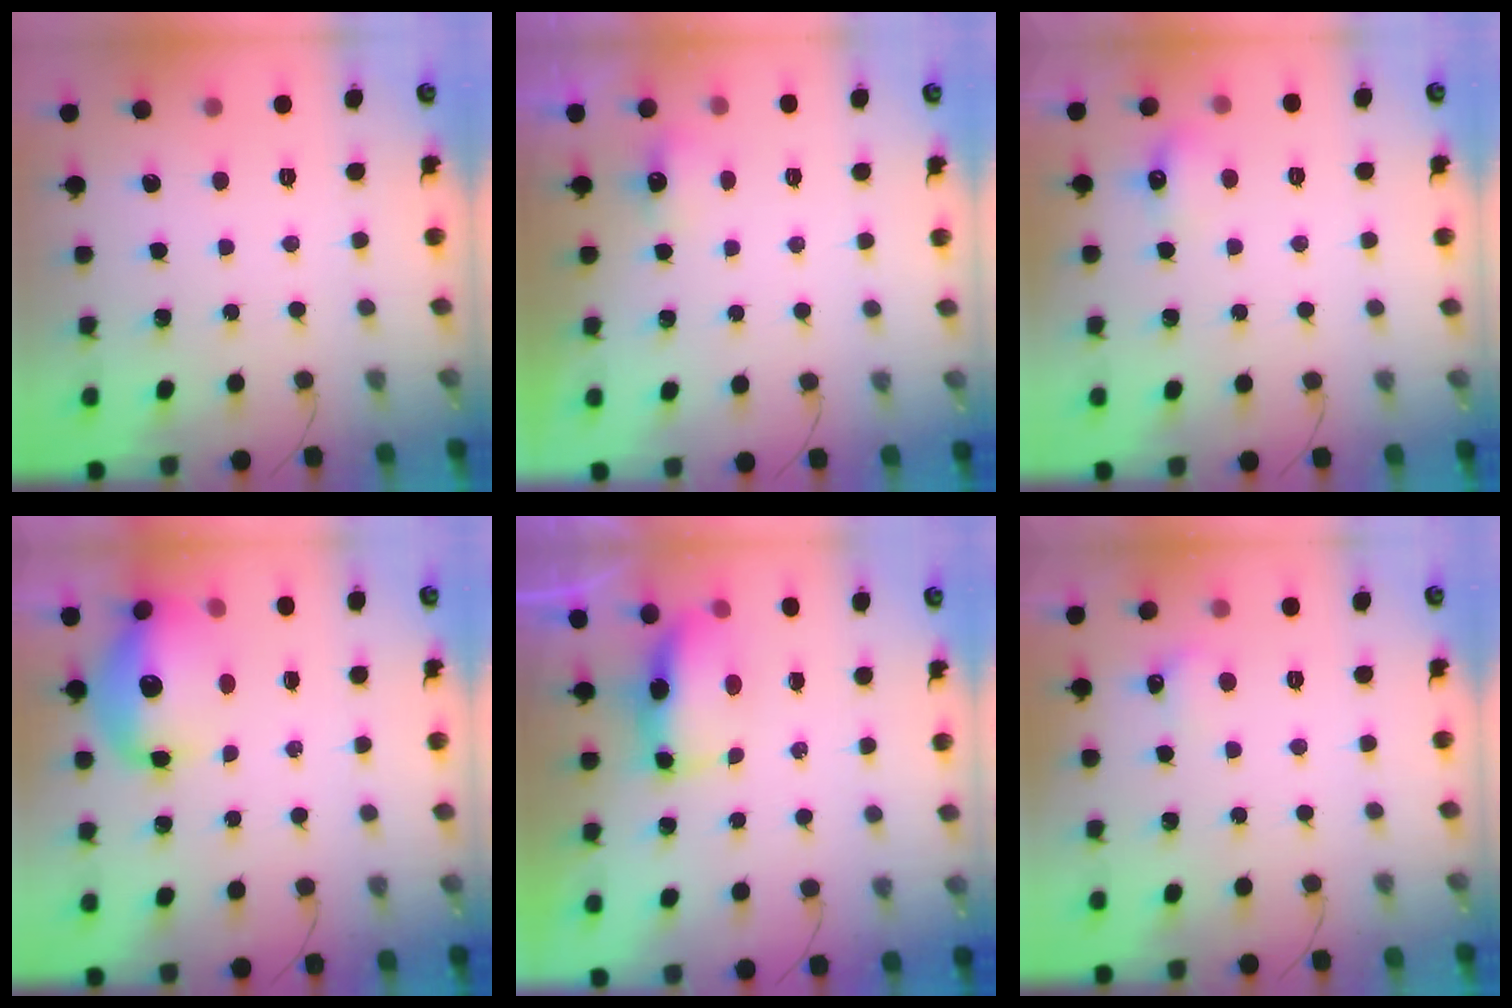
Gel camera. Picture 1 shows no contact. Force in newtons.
{"total": 2.3, "press": 2.2, "slide": 0.7}
{"total": 5.6, "press": 5.5, "slide": 1.4}
{"total": 13.8, "press": 13.4, "slide": 3.1}
{"total": 7.0, "press": 7.0, "slide": 0.7}
{"total": 3.9, "press": 3.7, "slide": 1.1}